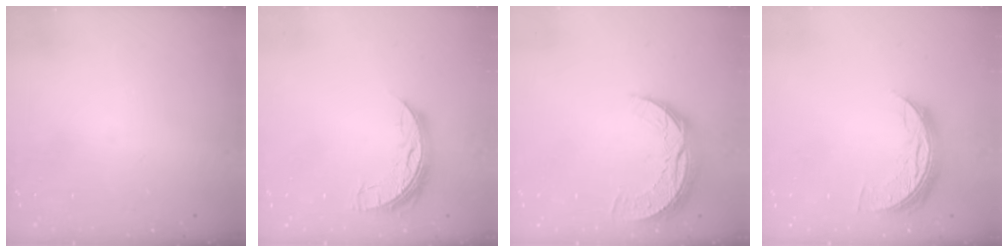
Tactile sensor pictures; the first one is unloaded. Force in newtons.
{"total": 7.7, "press": 7.6, "slide": 0.6}
{"total": 8.9, "press": 8.9, "slide": 0.6}
{"total": 8.3, "press": 8.3, "slide": 0.5}